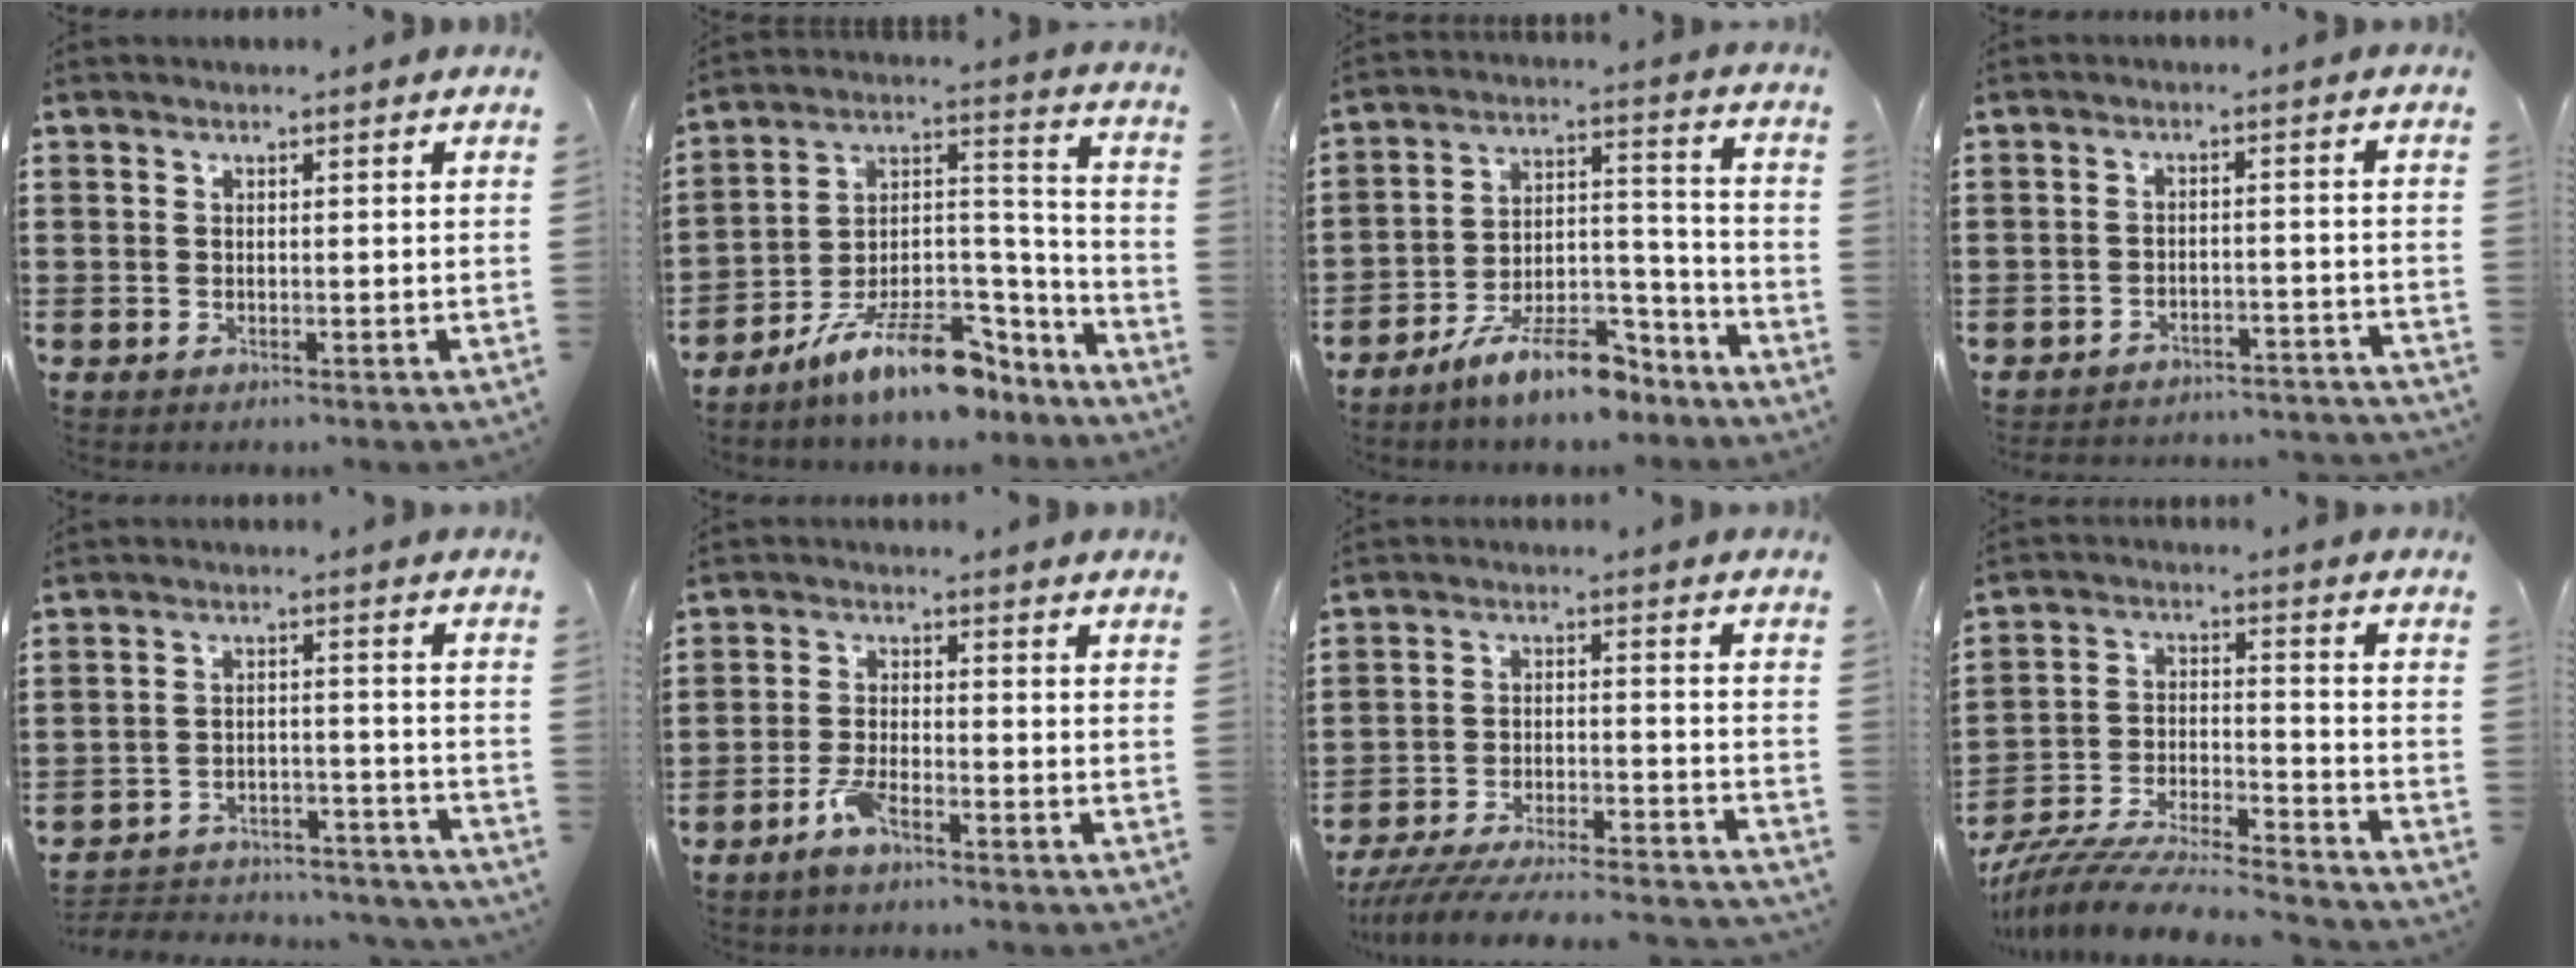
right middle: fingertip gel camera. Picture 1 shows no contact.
{"total": 11.7, "force": [-9.1, 2.7, 6.8], "torque": [-0.114, 0.025, -0.171]}
{"total": 11.2, "force": [-9.2, 2.4, 5.9], "torque": [-0.095, 0.034, -0.171]}
{"total": 3.2, "force": [-3.2, 0.0, 0.2], "torque": [-0.007, 0.002, -0.069]}
{"total": 4.2, "force": [-4.1, 0.7, 0.6], "torque": [-0.015, 0.007, -0.087]}
{"total": 4.0, "force": [-2.7, 1.0, 2.8], "torque": [-0.067, 0.000, -0.055]}
{"total": 6.8, "force": [-6.5, 0.2, 2.0], "torque": [-0.038, 0.000, -0.127]}
{"total": 8.9, "force": [-8.6, 0.1, 2.4], "torque": [-0.046, 0.003, -0.170]}